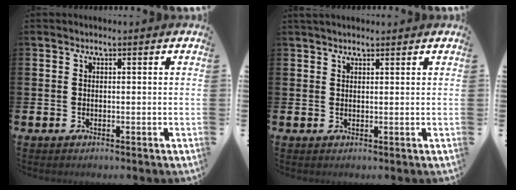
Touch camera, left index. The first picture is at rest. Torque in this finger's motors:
{"motor_torque": [0.00, -2.14, -0.70, 0.08]}